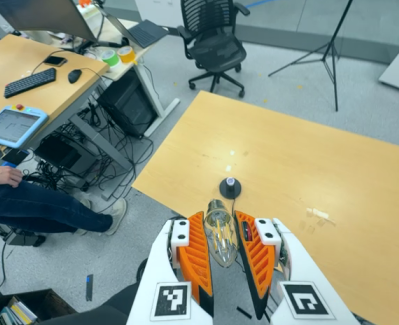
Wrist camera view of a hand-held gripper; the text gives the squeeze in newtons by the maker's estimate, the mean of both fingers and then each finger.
{"total": 15.1, "left": 15.9, "right": 14.2}